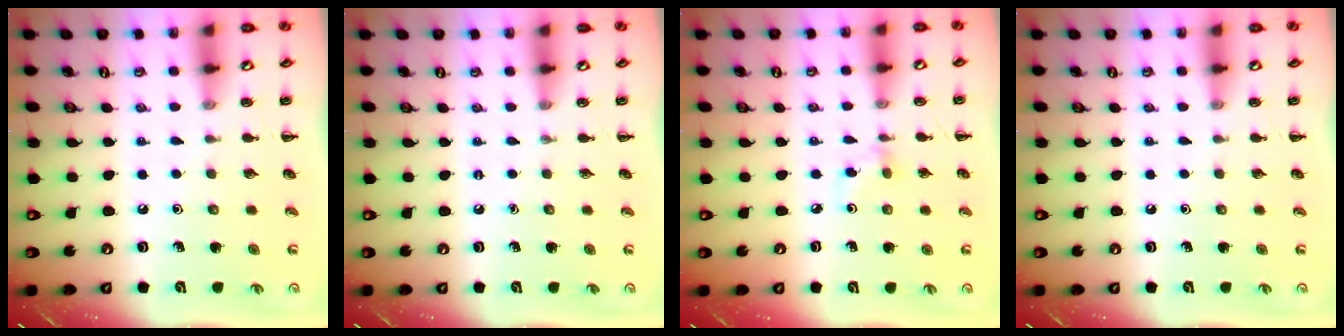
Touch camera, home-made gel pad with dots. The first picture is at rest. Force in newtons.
{"total": 0.0}
{"total": 2.9, "press": 2.7, "slide": 1.0}
{"total": 0.0}